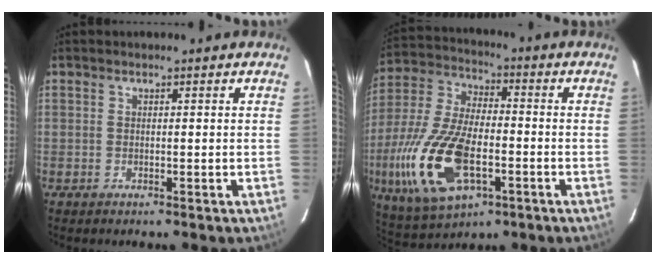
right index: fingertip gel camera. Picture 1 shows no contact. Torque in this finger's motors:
{"motor_torque": [2.14, 0.00, 0.98, 0.14]}